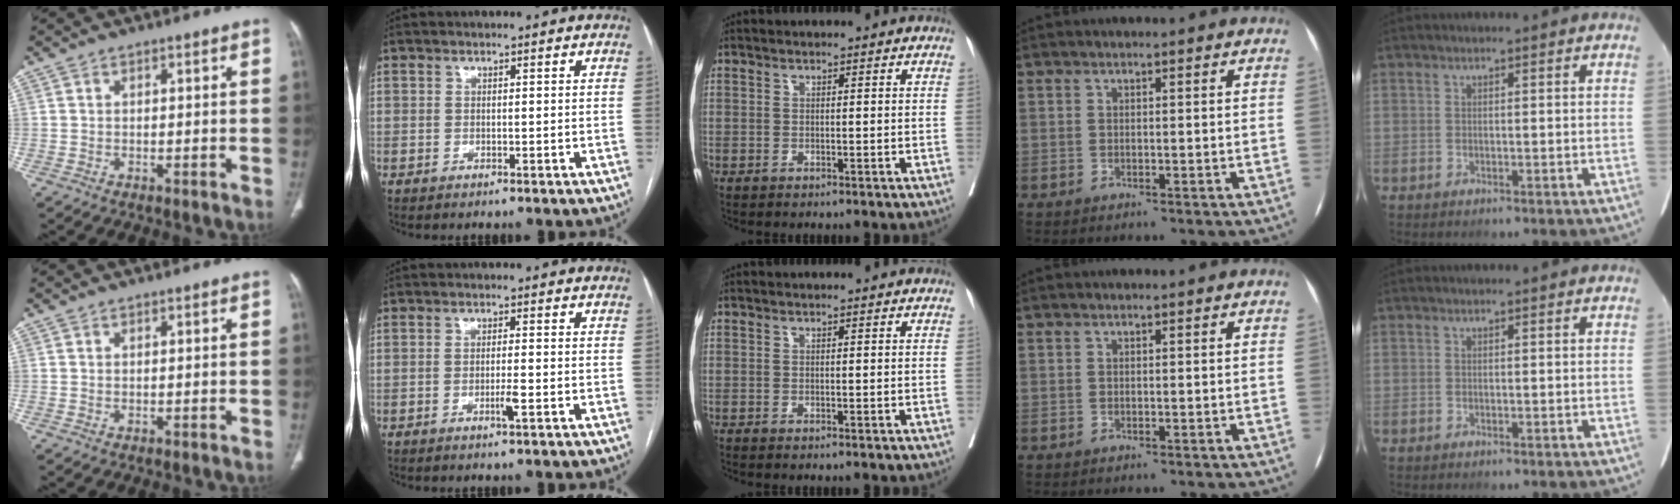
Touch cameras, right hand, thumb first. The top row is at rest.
{"index": {"total": 2.2, "force": [-0.8, -0.1, 2.1], "torque": [-0.039, -0.003, -0.015]}}